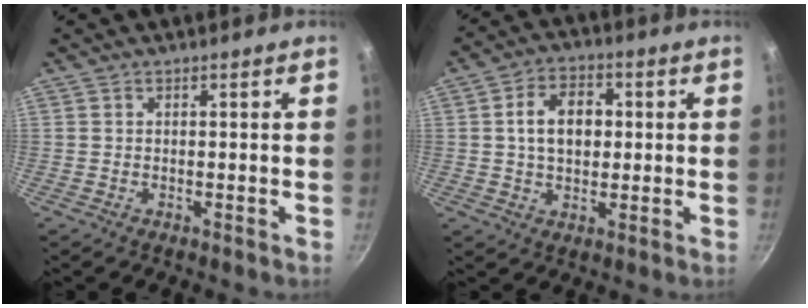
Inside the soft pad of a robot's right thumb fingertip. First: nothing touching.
{"total": 9.4, "force": [1.2, 6.5, 6.6], "torque": [-0.087, 0.013, 0.013]}